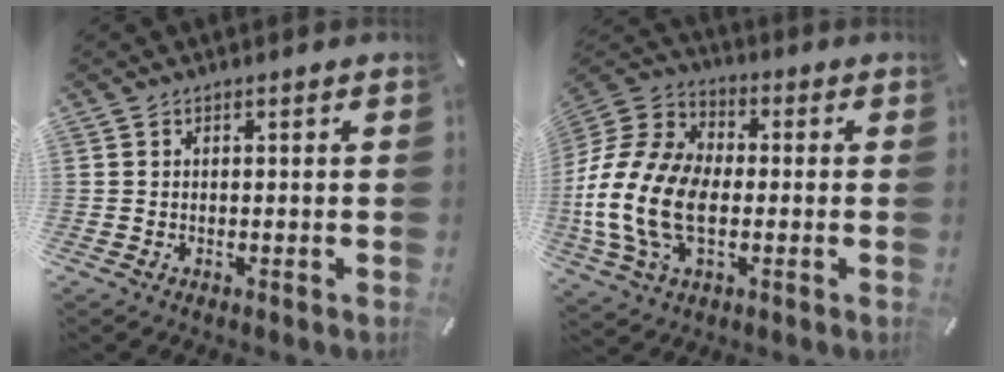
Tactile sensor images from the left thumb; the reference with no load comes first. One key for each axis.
{"total": 18.6, "fx": -4.0, "fy": 12.6, "fz": 13.1, "tx": -0.292, "ty": 0.019, "tz": -0.072}